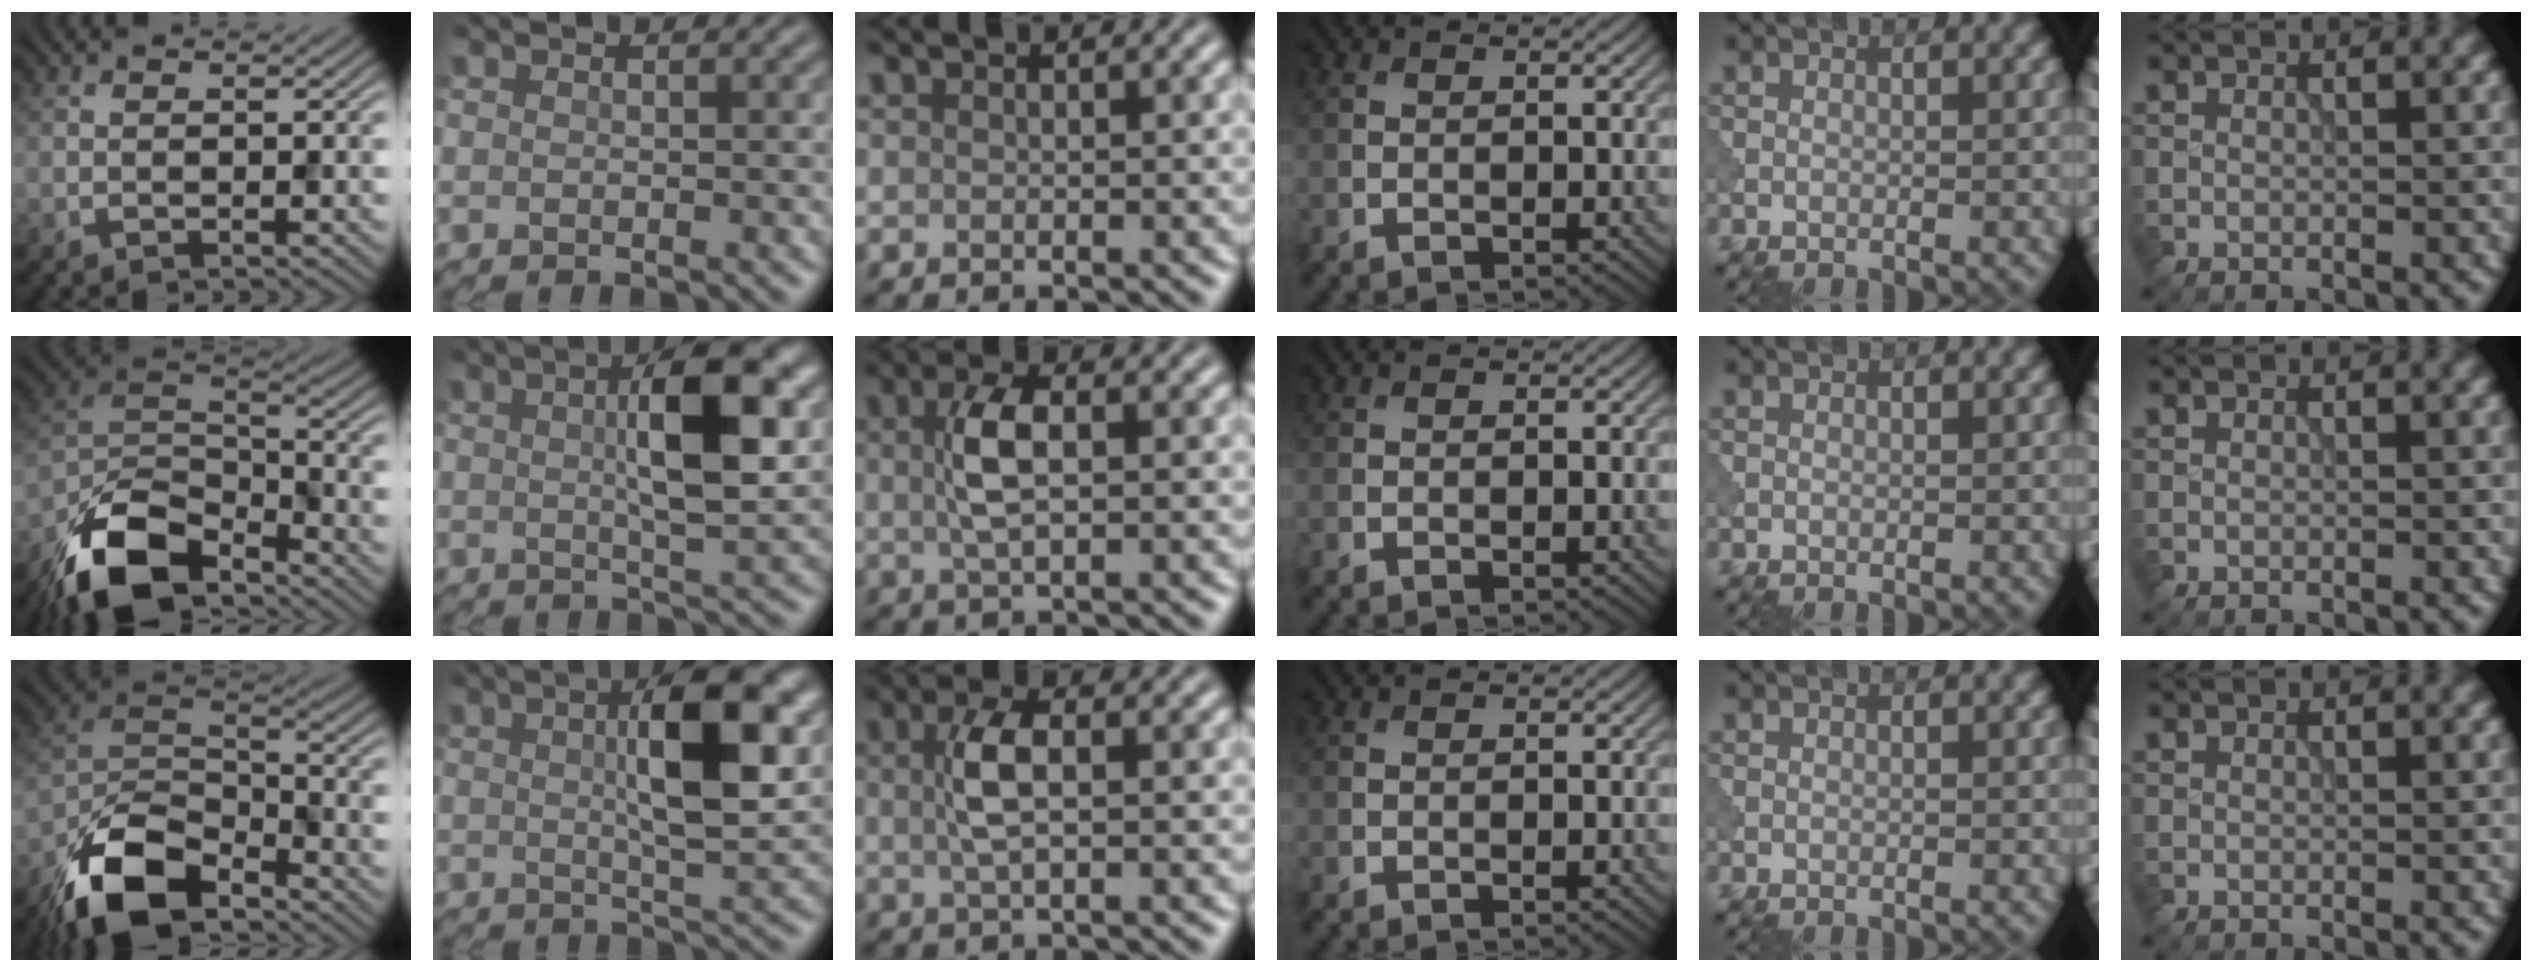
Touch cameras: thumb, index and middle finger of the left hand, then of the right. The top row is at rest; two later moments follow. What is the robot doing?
{"motion": "shake", "object": "bell"}